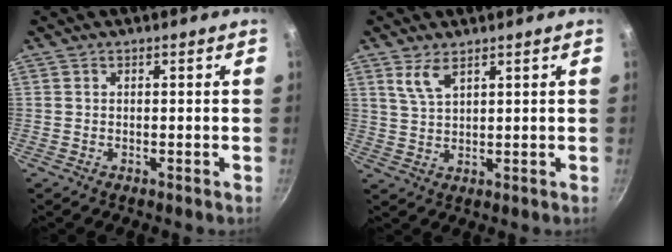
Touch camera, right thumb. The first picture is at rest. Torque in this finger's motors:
{"motor_torque": [-0.68, 0.92, -0.23, 0.12, 0.04]}